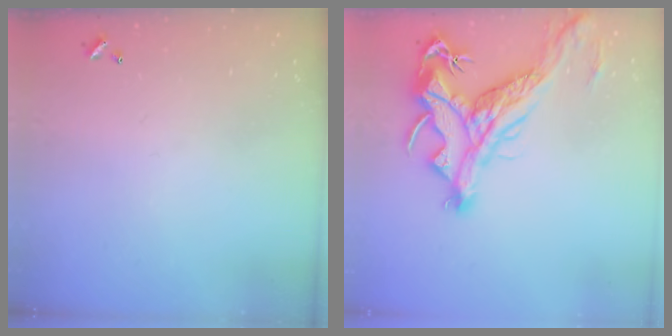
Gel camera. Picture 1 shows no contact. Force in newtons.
{"total": 7.3, "press": 7.0, "slide": 1.9}